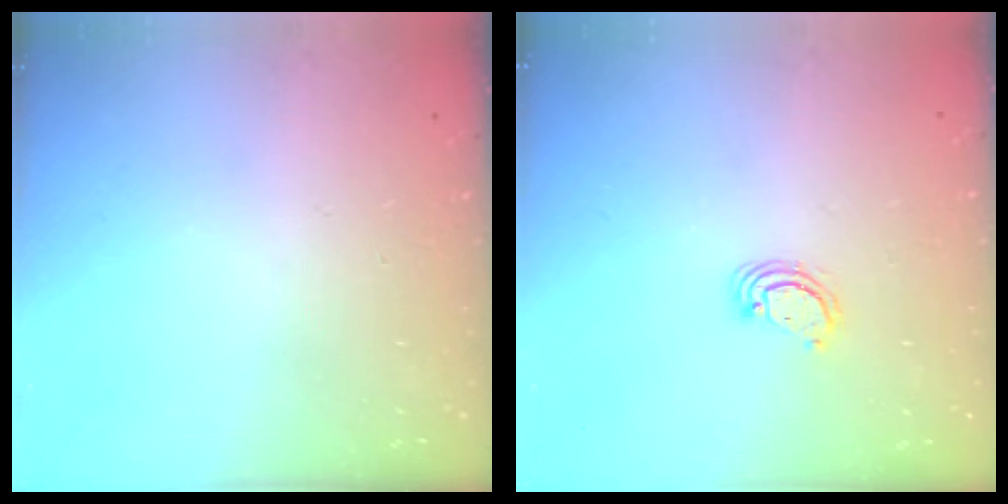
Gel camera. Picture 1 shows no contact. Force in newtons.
{"total": 2.9, "press": 2.9, "slide": 0.3}